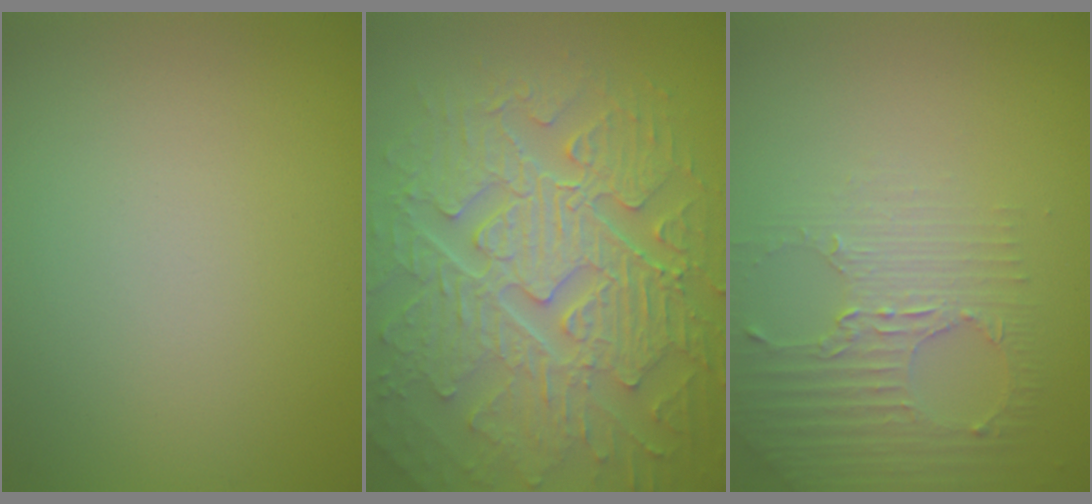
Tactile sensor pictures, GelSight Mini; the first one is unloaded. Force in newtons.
{"total": 10.4, "press": 7.0, "slide": 7.7}
{"total": 2.8, "press": 2.5, "slide": 1.3}